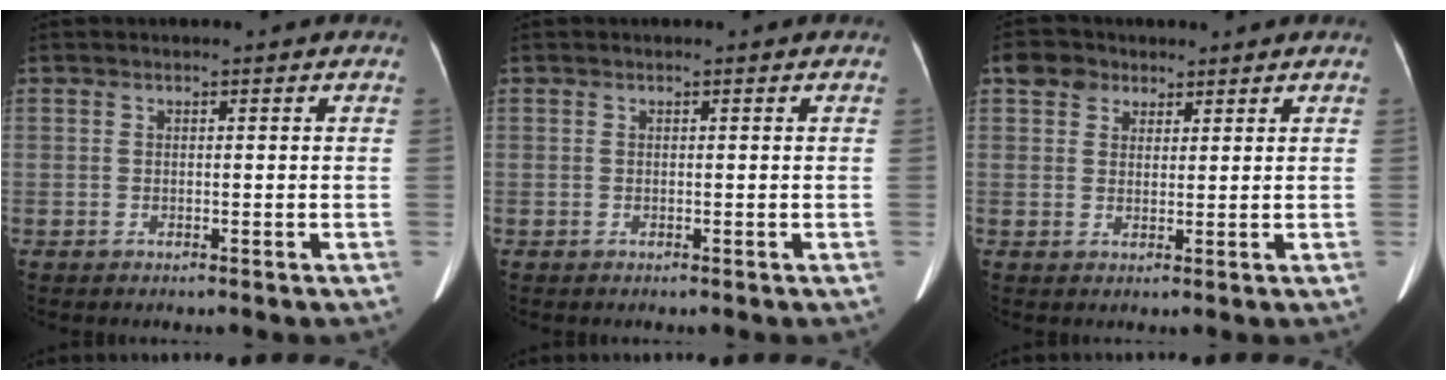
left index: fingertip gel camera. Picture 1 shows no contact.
{"total": 0.0}
{"total": 3.2, "force": [1.9, 2.5, 0.8], "torque": [-0.017, 0.012, 0.037]}